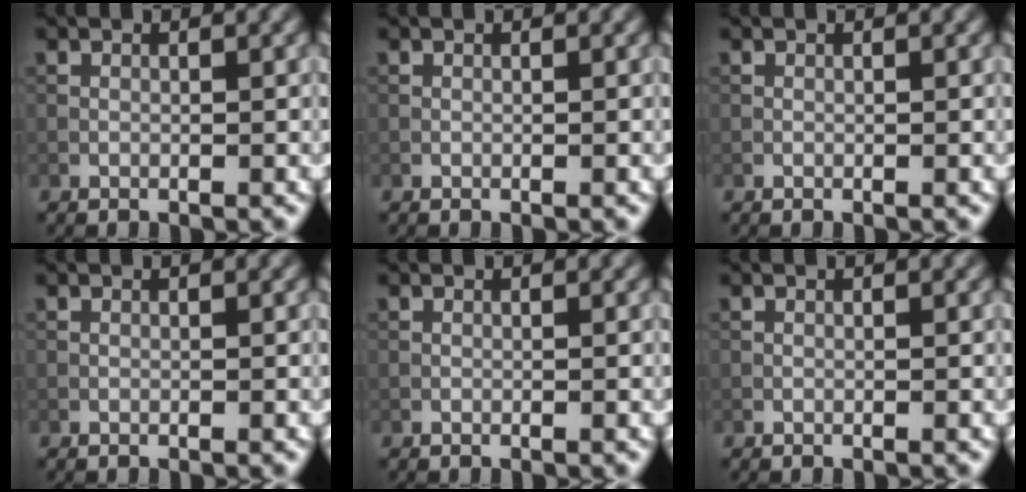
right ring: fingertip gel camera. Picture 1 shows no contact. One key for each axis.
{"total": 0.0}
{"total": 0.0}
{"total": 0.0}
{"total": 0.0}
{"total": 0.0}